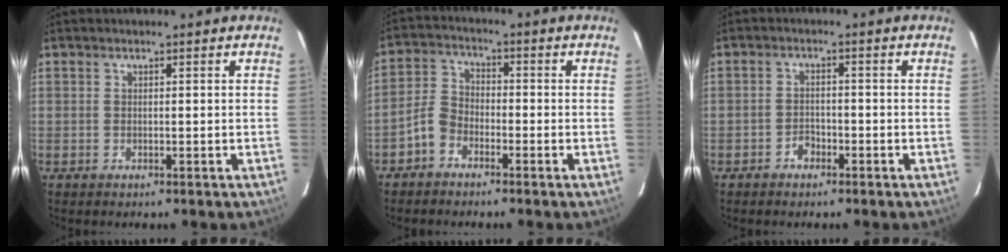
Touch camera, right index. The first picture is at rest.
{"total": 4.8, "force": [-3.2, 3.0, 1.9], "torque": [-0.044, 0.016, -0.067]}
{"total": 2.4, "force": [-1.7, 1.5, 0.7], "torque": [-0.014, 0.007, -0.027]}